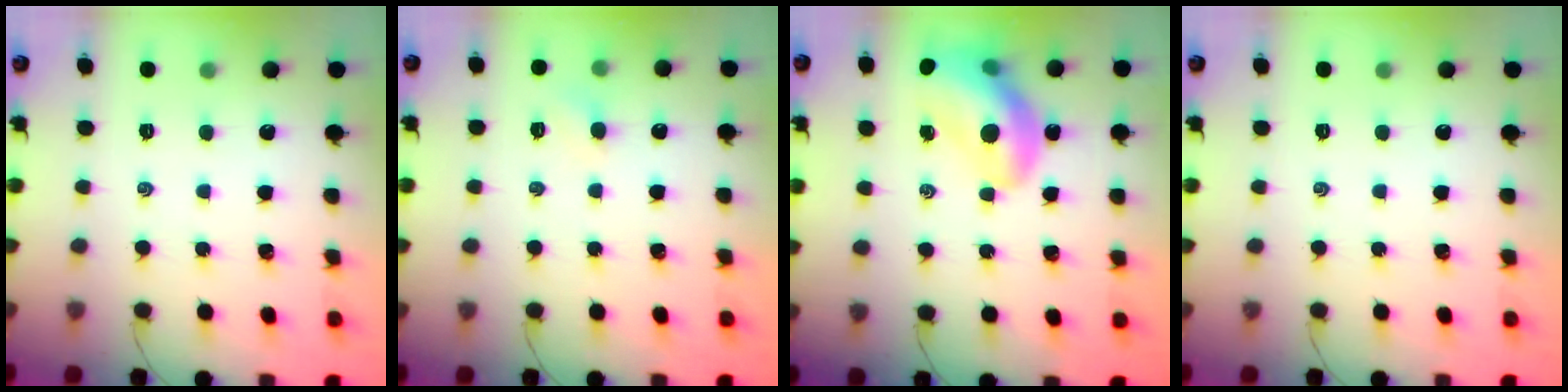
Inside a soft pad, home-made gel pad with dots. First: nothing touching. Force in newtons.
{"total": 2.7, "press": 2.6, "slide": 0.9}
{"total": 14.1, "press": 13.6, "slide": 3.8}
{"total": 0.0}